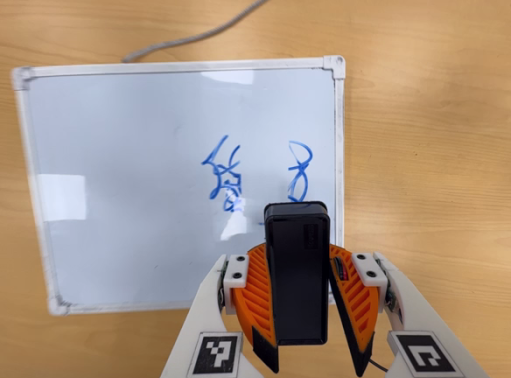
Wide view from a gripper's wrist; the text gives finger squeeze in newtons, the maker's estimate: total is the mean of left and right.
{"total": 8.6, "left": 8.9, "right": 8.2}